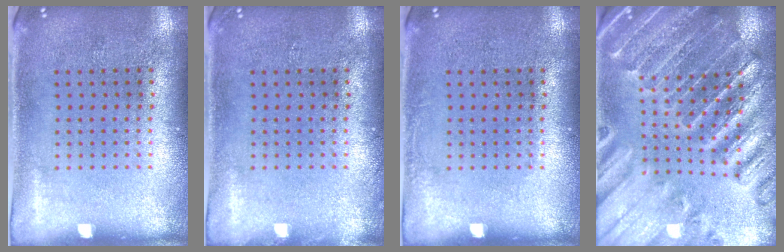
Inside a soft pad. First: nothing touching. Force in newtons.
{"total": 0.6, "press": 0.6, "slide": 0.1}
{"total": 0.7, "press": 0.7, "slide": 0.1}
{"total": 2.8, "press": 2.8, "slide": 0.4}